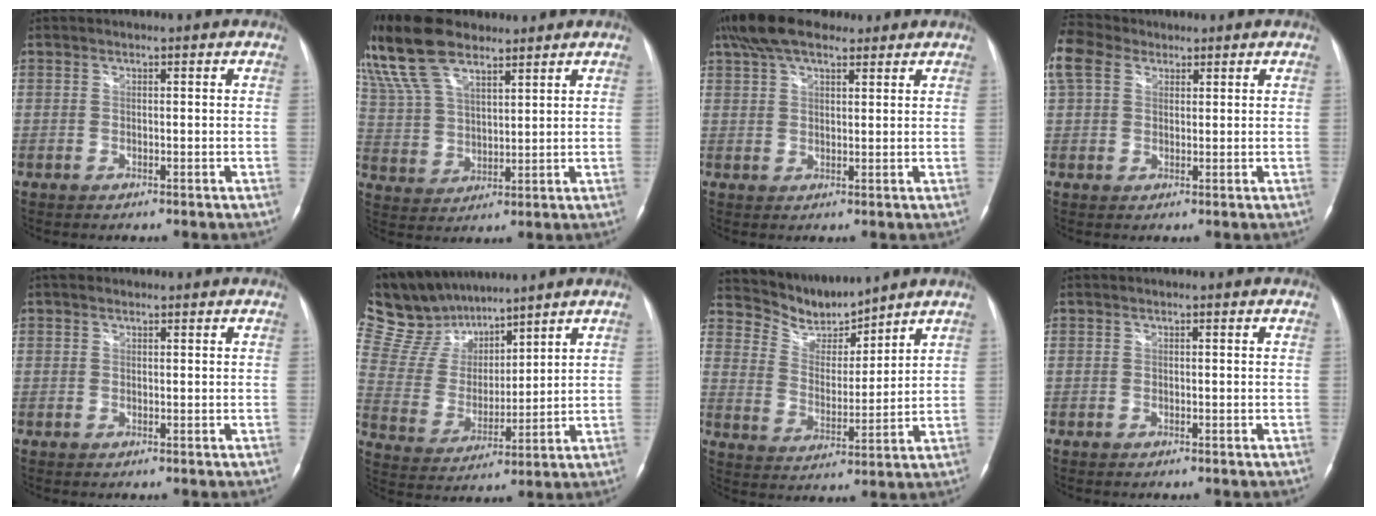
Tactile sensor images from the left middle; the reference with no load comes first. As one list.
[{"total": 15.1, "force": [11.6, 5.6, 7.8], "torque": [-0.185, 0.032, 0.227]}, {"total": 10.1, "force": [7.6, 3.8, 5.5], "torque": [-0.111, 0.040, 0.138]}, {"total": 7.7, "force": [4.8, 4.8, 3.7], "torque": [-0.110, 0.042, 0.100]}, {"total": 1.1, "force": [0.8, 0.7, 0.2], "torque": [-0.004, 0.009, 0.010]}, {"total": 12.4, "force": [11.2, 4.2, 3.4], "torque": [-0.089, 0.024, 0.225]}, {"total": 7.5, "force": [7.4, 0.9, 0.0], "torque": [-0.010, -0.003, 0.155]}, {"total": 0.0}]